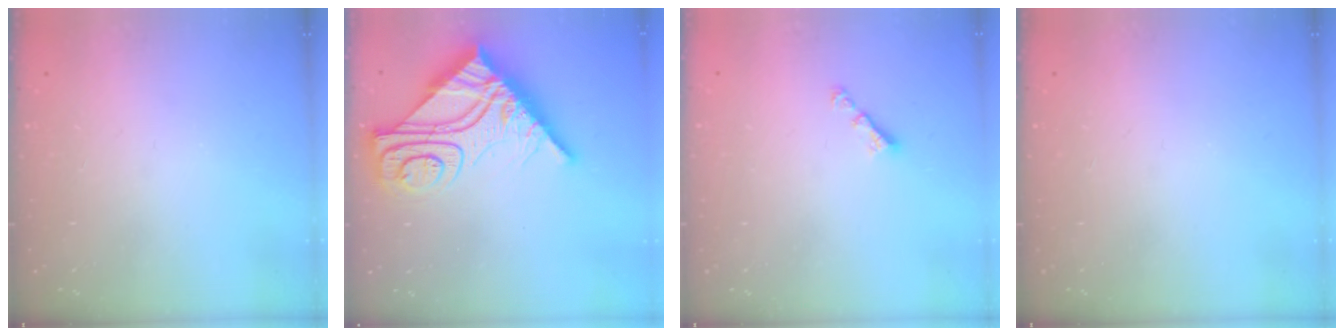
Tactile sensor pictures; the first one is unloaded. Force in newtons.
{"total": 18.5, "press": 18.4, "slide": 2.0}
{"total": 3.3, "press": 3.3, "slide": 0.4}
{"total": 0.0}